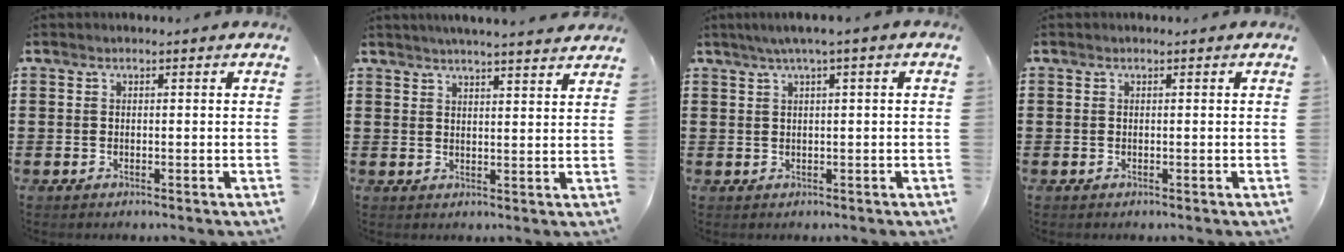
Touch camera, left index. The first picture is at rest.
{"total": 3.4, "force": [3.3, -0.5, 0.8], "torque": [-0.027, -0.012, 0.057]}
{"total": 2.2, "force": [0.7, -0.3, 2.1], "torque": [-0.039, -0.003, 0.011]}
{"total": 0.0}